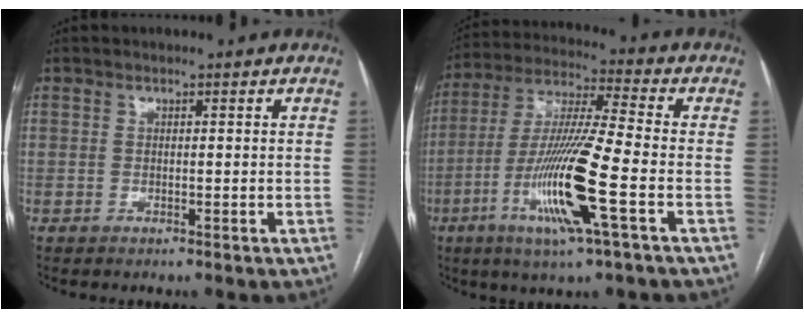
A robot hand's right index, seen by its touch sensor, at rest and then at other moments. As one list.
[{"total": 15.3, "force": [-5.2, -0.1, 14.4], "torque": [-0.291, -0.015, -0.100]}]